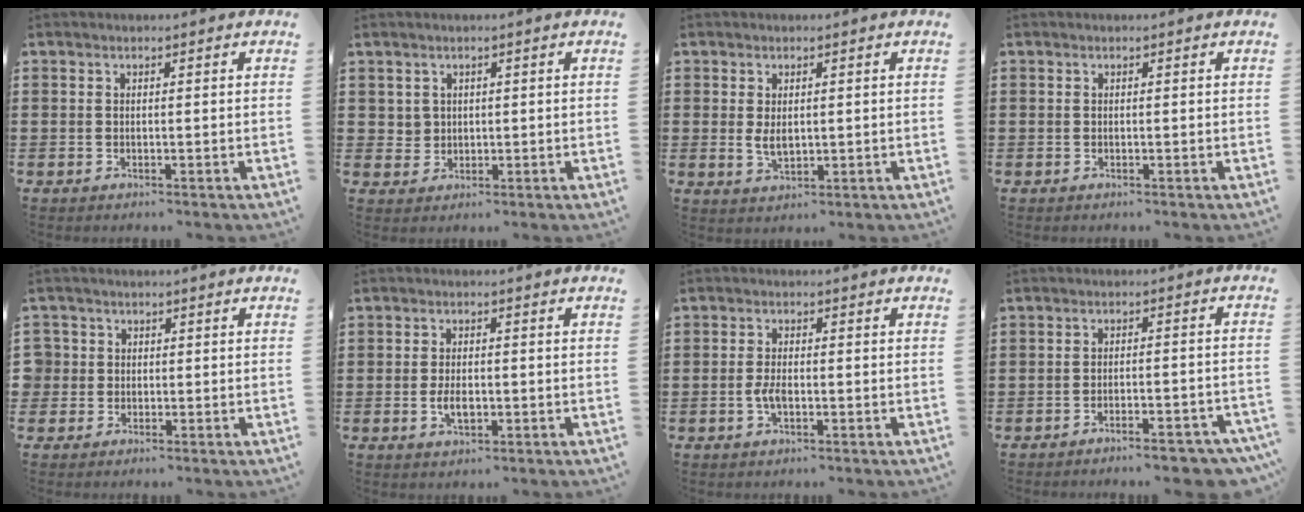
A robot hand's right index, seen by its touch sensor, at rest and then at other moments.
{"total": 2.0, "force": [0.9, 1.9, 0.1], "torque": [-0.011, 0.010, 0.016]}
{"total": 2.7, "force": [0.3, 1.3, 2.3], "torque": [-0.040, -0.004, 0.004]}
{"total": 0.0}
{"total": 2.3, "force": [0.0, 2.3, 0.2], "torque": [-0.016, 0.009, -0.003]}
{"total": 3.4, "force": [-0.7, 1.5, 3.0], "torque": [-0.056, -0.002, -0.010]}
{"total": 2.5, "force": [-0.8, 0.7, 2.3], "torque": [-0.059, -0.008, -0.017]}
{"total": 4.7, "force": [-4.2, 0.3, 2.1], "torque": [-0.034, -0.005, -0.077]}